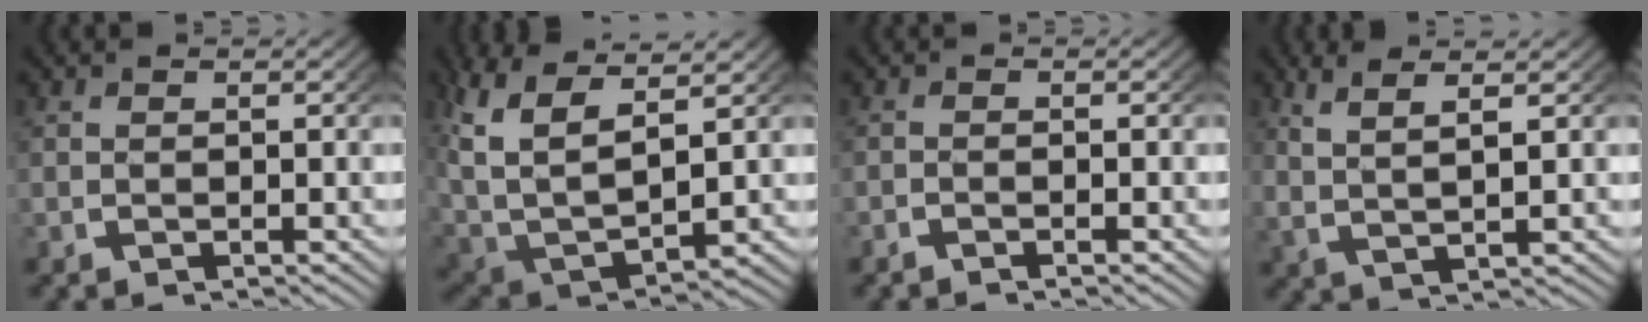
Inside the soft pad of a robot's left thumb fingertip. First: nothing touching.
{"total": 13.0, "force": [2.4, 9.3, 8.8], "torque": [-0.231, -0.048, 0.056]}
{"total": 0.9, "force": [-0.8, 0.2, 0.4], "torque": [-0.004, -0.001, -0.017]}
{"total": 4.8, "force": [2.8, 1.3, 3.6], "torque": [-0.071, 0.004, 0.056]}